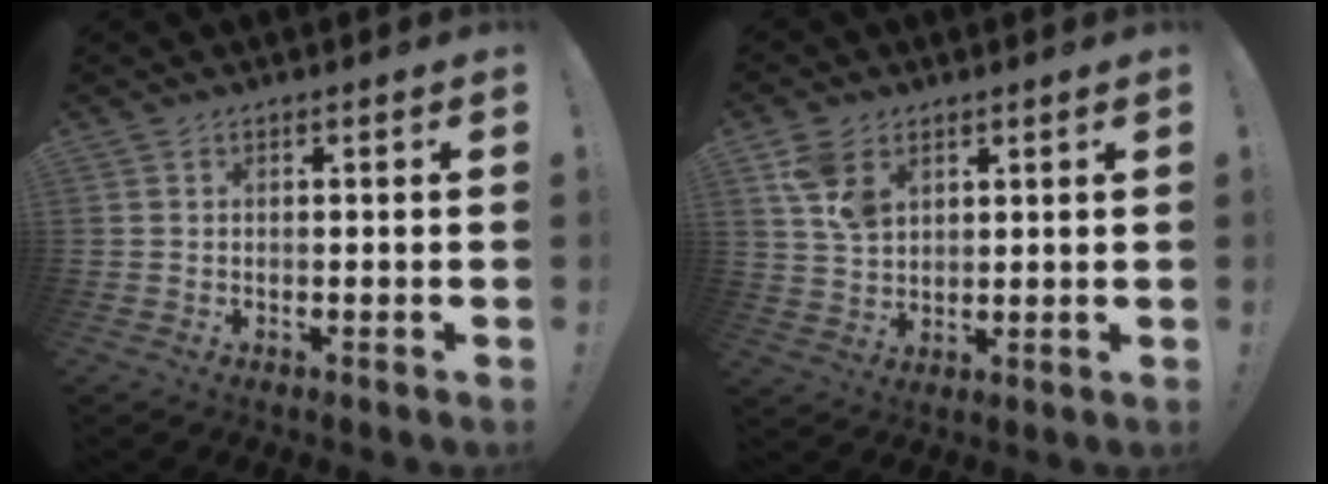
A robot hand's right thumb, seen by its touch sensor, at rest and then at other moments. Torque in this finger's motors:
{"motor_torque": [0.36, 1.88, 0.93, 0.23, 0.02]}